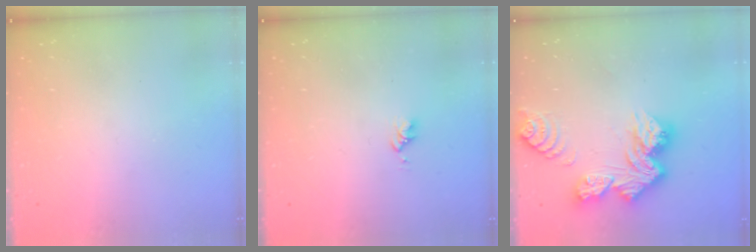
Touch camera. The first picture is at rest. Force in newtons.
{"total": 2.6, "press": 2.6, "slide": 0.4}
{"total": 14.2, "press": 14.1, "slide": 1.6}